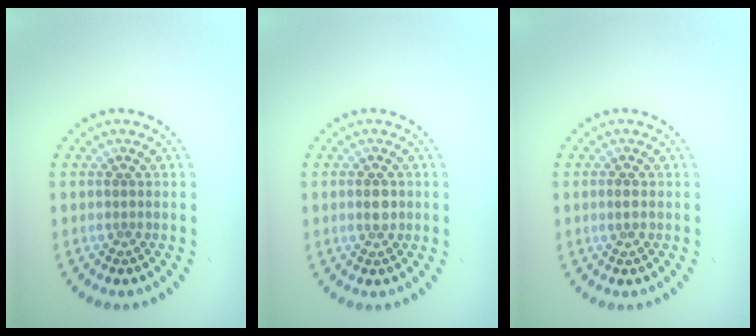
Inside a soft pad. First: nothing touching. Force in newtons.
{"total": 1.3, "press": 1.2, "slide": 0.4}
{"total": 0.8, "press": 0.8, "slide": 0.1}